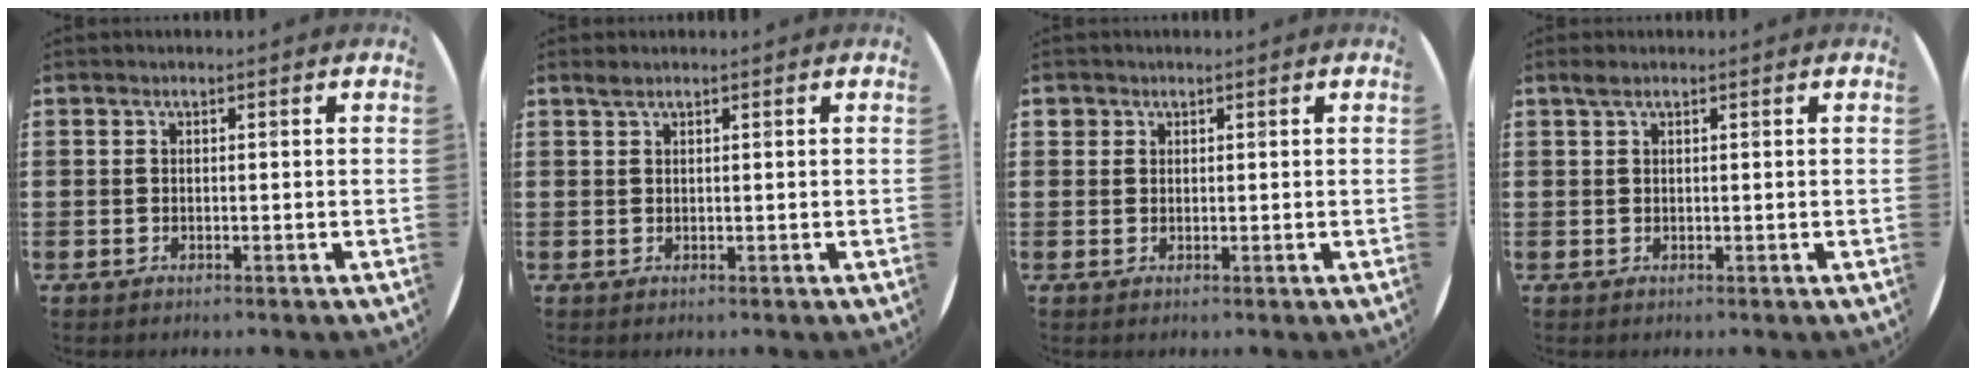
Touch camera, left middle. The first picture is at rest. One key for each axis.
{"total": 0.7, "fx": 0.7, "fy": 0.1, "fz": 0.3, "tx": -0.007, "ty": 0.001, "tz": 0.013}
{"total": 1.0, "fx": 0.8, "fy": 0.7, "fz": 0.0, "tx": 0.008, "ty": 0.000, "tz": 0.014}
{"total": 0.9, "fx": 0.6, "fy": 0.2, "fz": 0.6, "tx": -0.011, "ty": 0.002, "tz": 0.011}